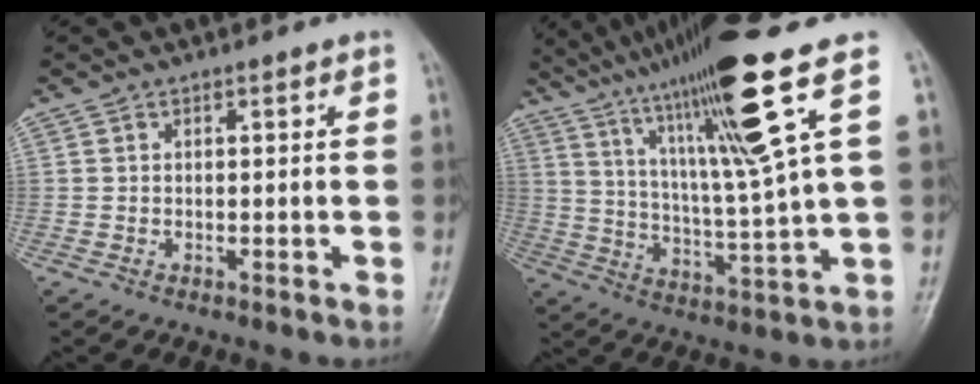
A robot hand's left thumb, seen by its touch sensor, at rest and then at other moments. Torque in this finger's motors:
{"motor_torque": [2.85, 1.71, 1.91, -0.86, 0.42]}